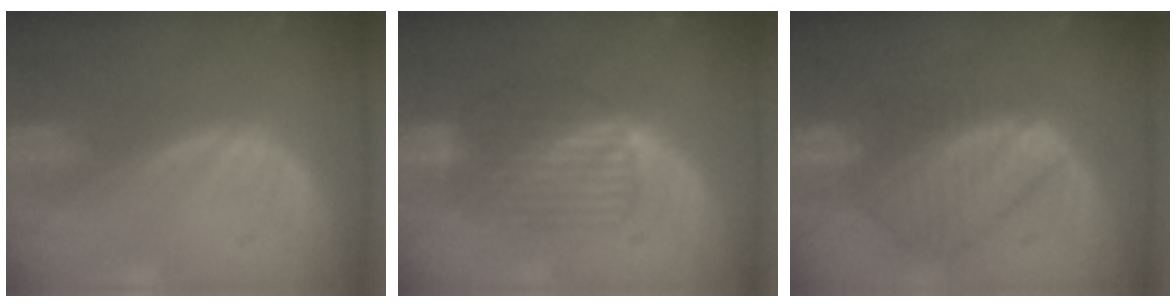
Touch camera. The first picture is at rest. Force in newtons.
{"total": 6.4, "press": 6.3, "slide": 1.1}
{"total": 9.0, "press": 7.8, "slide": 4.6}